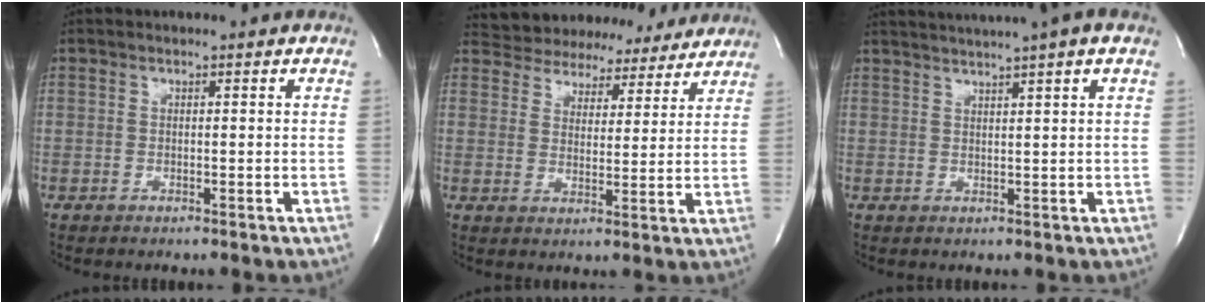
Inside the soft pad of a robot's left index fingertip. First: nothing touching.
{"total": 16.5, "force": [15.1, 6.0, 2.8], "torque": [-0.044, 0.018, 0.195]}
{"total": 10.1, "force": [8.0, -0.9, 6.0], "torque": [-0.100, 0.027, 0.098]}